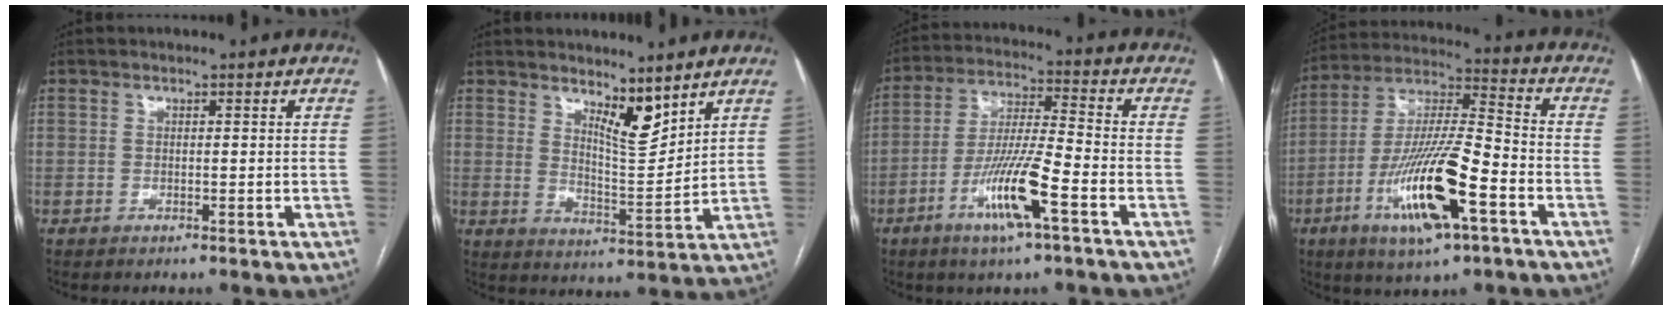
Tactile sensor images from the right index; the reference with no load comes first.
{"total": 6.2, "force": [4.8, 1.3, 3.8], "torque": [-0.069, -0.020, 0.086]}
{"total": 11.6, "force": [-5.4, 0.6, 10.3], "torque": [-0.198, -0.008, -0.102]}
{"total": 17.5, "force": [-7.1, 2.9, 15.8], "torque": [-0.312, -0.013, -0.122]}